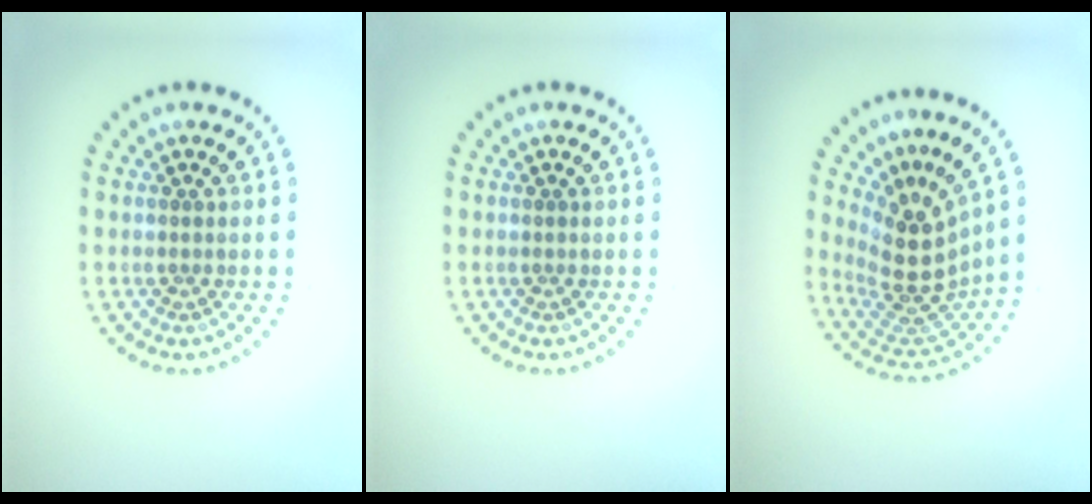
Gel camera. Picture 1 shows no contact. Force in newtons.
{"total": 0.0}
{"total": 4.8, "press": 3.8, "slide": 3.0}